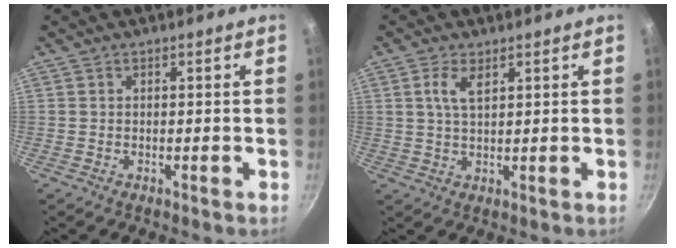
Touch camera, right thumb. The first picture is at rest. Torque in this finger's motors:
{"motor_torque": [-0.04, 0.04, -0.10, 0.12, 0.10]}